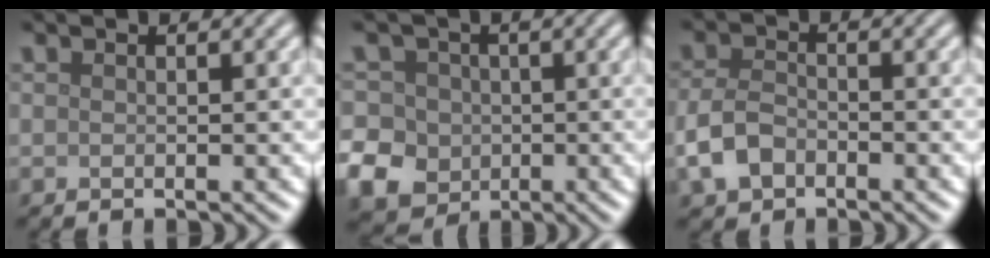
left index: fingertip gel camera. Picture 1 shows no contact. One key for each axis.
{"total": 8.6, "fx": -2.3, "fy": 7.7, "fz": 3.0, "tx": -0.068, "ty": -0.001, "tz": -0.072}
{"total": 3.3, "fx": -1.6, "fy": 2.2, "fz": 1.9, "tx": -0.043, "ty": -0.001, "tz": -0.039}